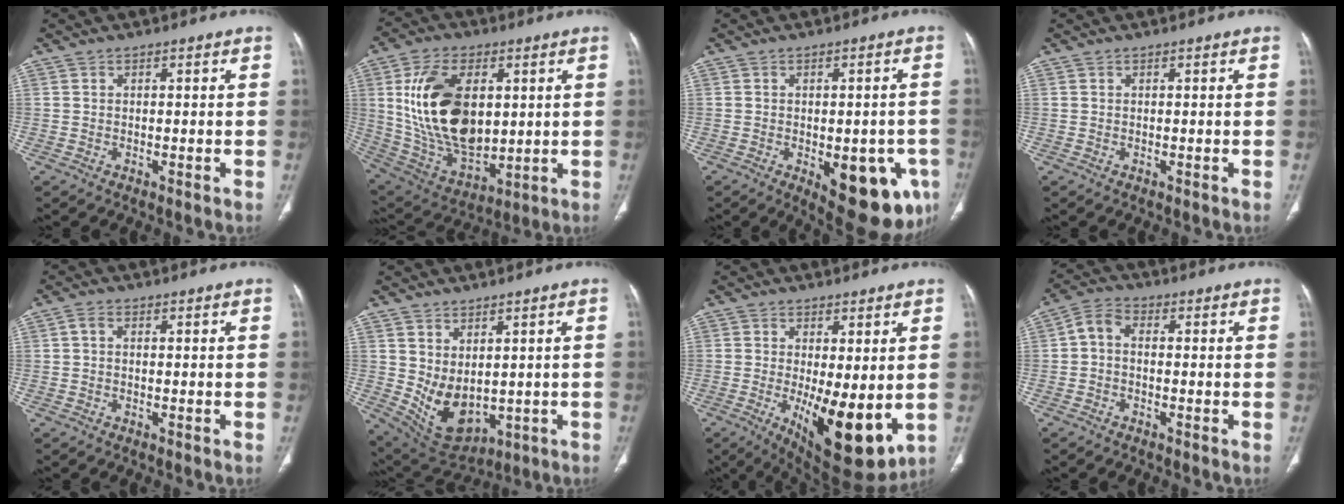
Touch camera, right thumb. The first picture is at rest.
{"total": 21.7, "force": [3.7, 12.8, 17.1], "torque": [-0.304, -0.020, 0.087]}
{"total": 15.2, "force": [-5.5, 6.9, 12.4], "torque": [-0.116, 0.006, -0.049]}
{"total": 0.0}
{"total": 1.2, "force": [0.1, 0.8, 0.9], "torque": [-0.016, 0.002, -0.003]}
{"total": 9.4, "force": [0.4, 6.1, 7.1], "torque": [-0.105, -0.013, 0.043]}
{"total": 13.4, "force": [-2.1, 4.8, 12.3], "torque": [-0.180, -0.032, -0.014]}
{"total": 4.1, "force": [-0.4, 2.7, 3.0], "torque": [-0.054, 0.017, -0.019]}